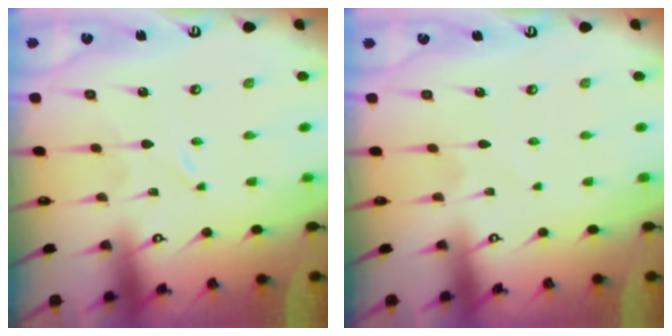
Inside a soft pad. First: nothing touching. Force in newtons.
{"total": 3.3, "press": 3.3, "slide": 0.3}